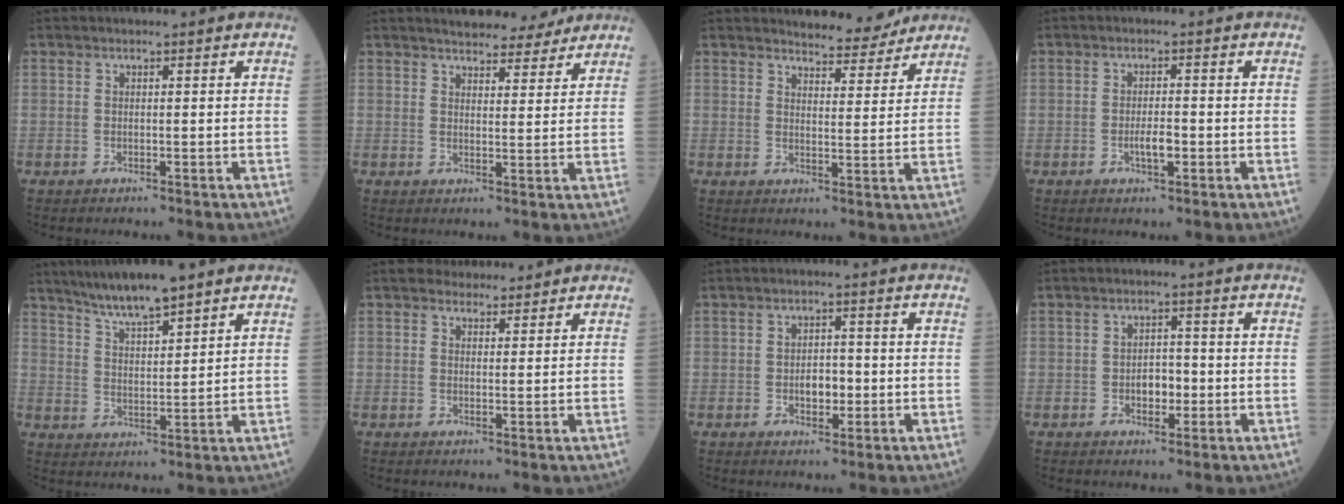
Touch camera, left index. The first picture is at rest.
{"total": 9.9, "force": [9.0, 2.6, 3.2], "torque": [-0.035, 0.006, 0.112]}
{"total": 6.6, "force": [6.4, 1.2, 1.1], "torque": [-0.021, -0.005, 0.082]}
{"total": 2.6, "force": [-0.9, 0.7, 2.3], "torque": [-0.042, 0.002, -0.015]}
{"total": 8.4, "force": [6.9, 0.7, 4.8], "torque": [-0.092, 0.012, 0.126]}
{"total": 3.3, "force": [3.0, 1.5, 0.3], "torque": [0.001, 0.010, 0.043]}
{"total": 3.3, "force": [-0.7, 2.0, 2.5], "torque": [-0.039, 0.004, -0.009]}
{"total": 3.2, "force": [-0.9, 2.0, 2.4], "torque": [-0.035, 0.007, -0.013]}